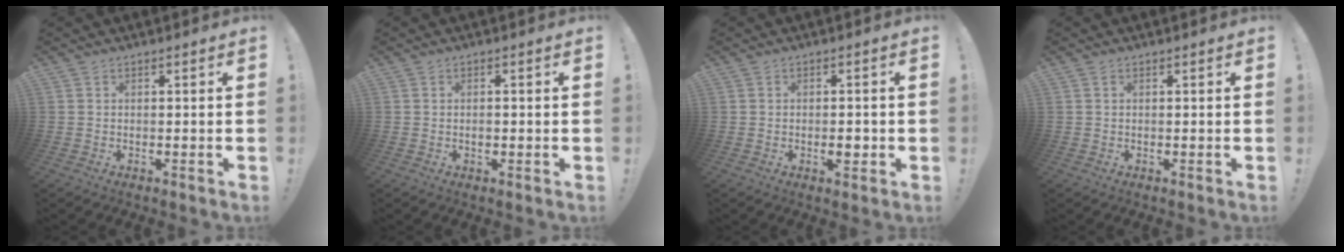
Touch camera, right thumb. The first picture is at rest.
{"total": 1.0, "force": [-0.5, 0.6, 0.6], "torque": [-0.003, -0.003, -0.011]}
{"total": 2.6, "force": [-1.0, 1.3, 2.1], "torque": [-0.023, 0.001, -0.018]}
{"total": 0.0}